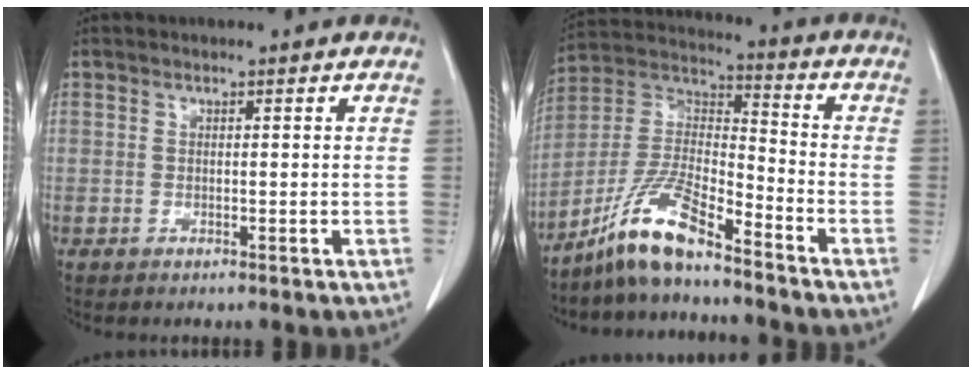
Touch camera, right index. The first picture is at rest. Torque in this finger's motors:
{"motor_torque": [0.39, -0.37, 0.23, 0.13]}